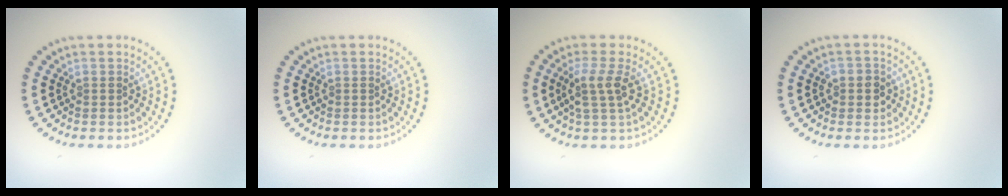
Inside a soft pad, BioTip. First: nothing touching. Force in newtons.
{"total": 0.0}
{"total": 2.6, "press": 2.0, "slide": 1.6}
{"total": 1.8, "press": 1.7, "slide": 0.6}